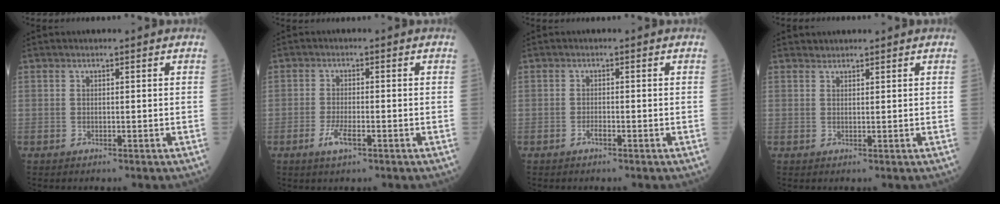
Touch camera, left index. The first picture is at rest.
{"total": 3.0, "force": [-1.6, 0.7, 2.4], "torque": [-0.054, -0.003, -0.031]}
{"total": 0.8, "force": [-0.6, 0.1, 0.5], "torque": [-0.009, 0.001, -0.012]}
{"total": 1.0, "force": [0.9, 0.2, -0.2], "torque": [-0.005, 0.008, 0.018]}